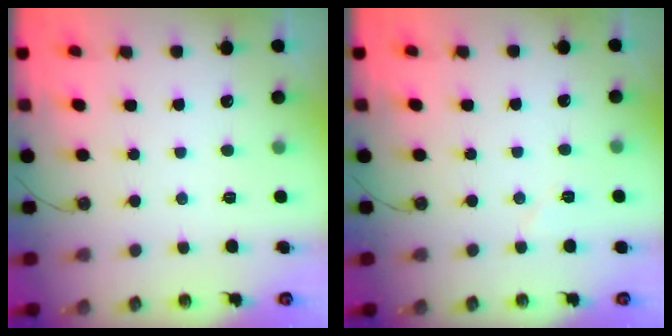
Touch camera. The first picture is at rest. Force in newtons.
{"total": 3.4, "press": 3.1, "slide": 1.3}